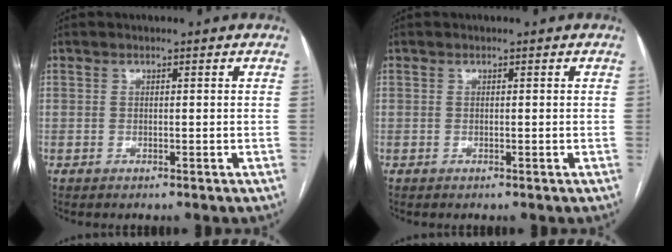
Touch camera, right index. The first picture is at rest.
{"total": 0.0}